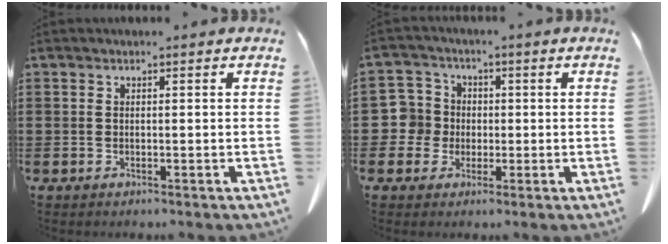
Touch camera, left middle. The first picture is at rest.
{"total": 5.6, "force": [-0.2, 5.5, 1.2], "torque": [-0.064, 0.006, -0.007]}